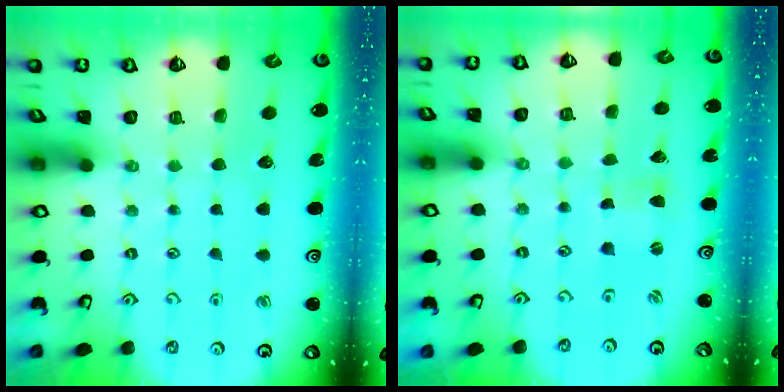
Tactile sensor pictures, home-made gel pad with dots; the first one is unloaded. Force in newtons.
{"total": 0.0}